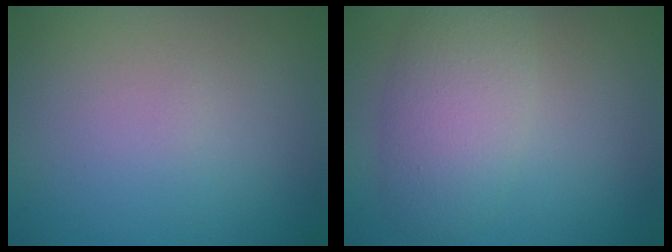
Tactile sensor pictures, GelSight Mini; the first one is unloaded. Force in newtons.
{"total": 5.0, "press": 5.0, "slide": 0.1}